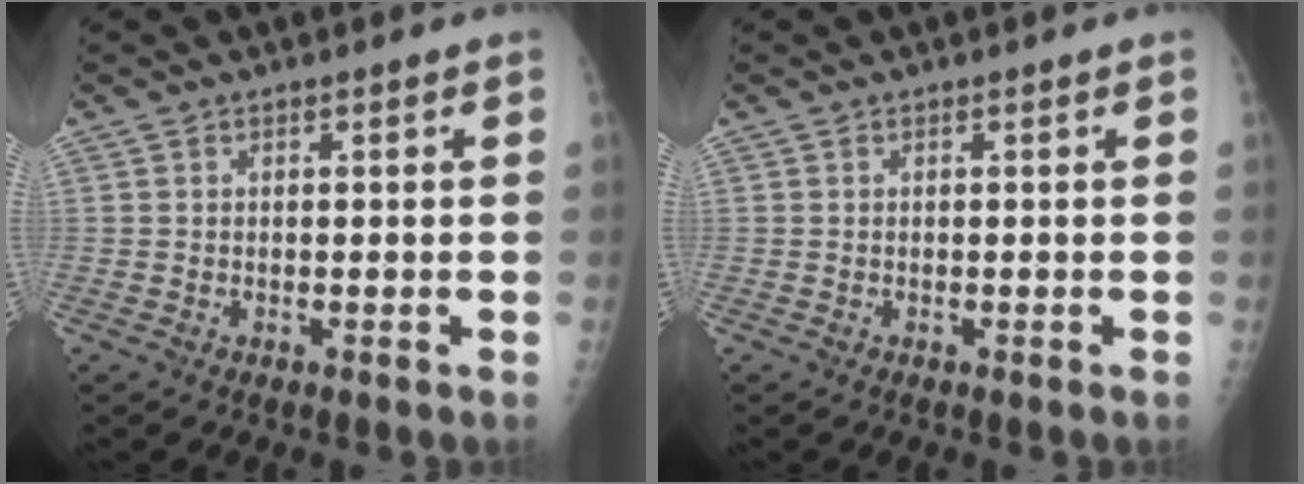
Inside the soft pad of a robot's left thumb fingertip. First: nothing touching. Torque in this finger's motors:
{"motor_torque": [0.01, 0.01, -0.02, -0.02, 0.00]}